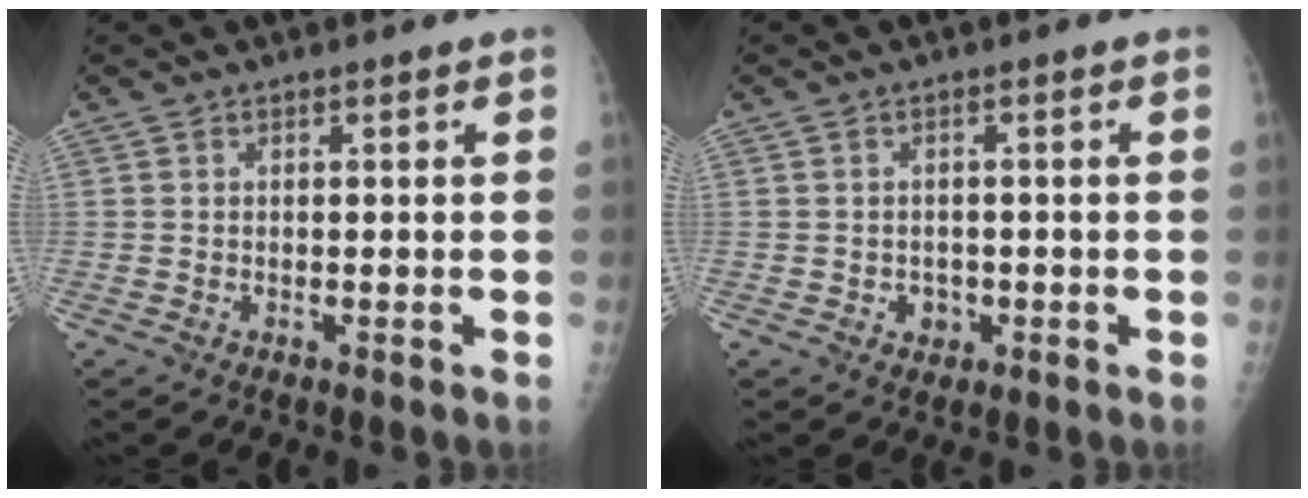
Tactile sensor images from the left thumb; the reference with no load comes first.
{"total": 2.4, "force": [-0.8, 2.1, 0.9], "torque": [0.000, 0.005, -0.006]}